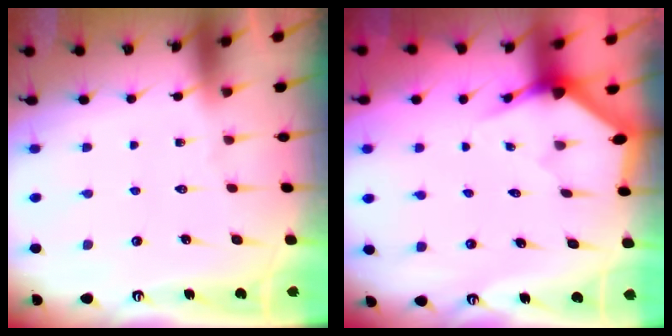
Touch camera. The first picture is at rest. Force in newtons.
{"total": 3.2, "press": 3.2, "slide": 0.2}